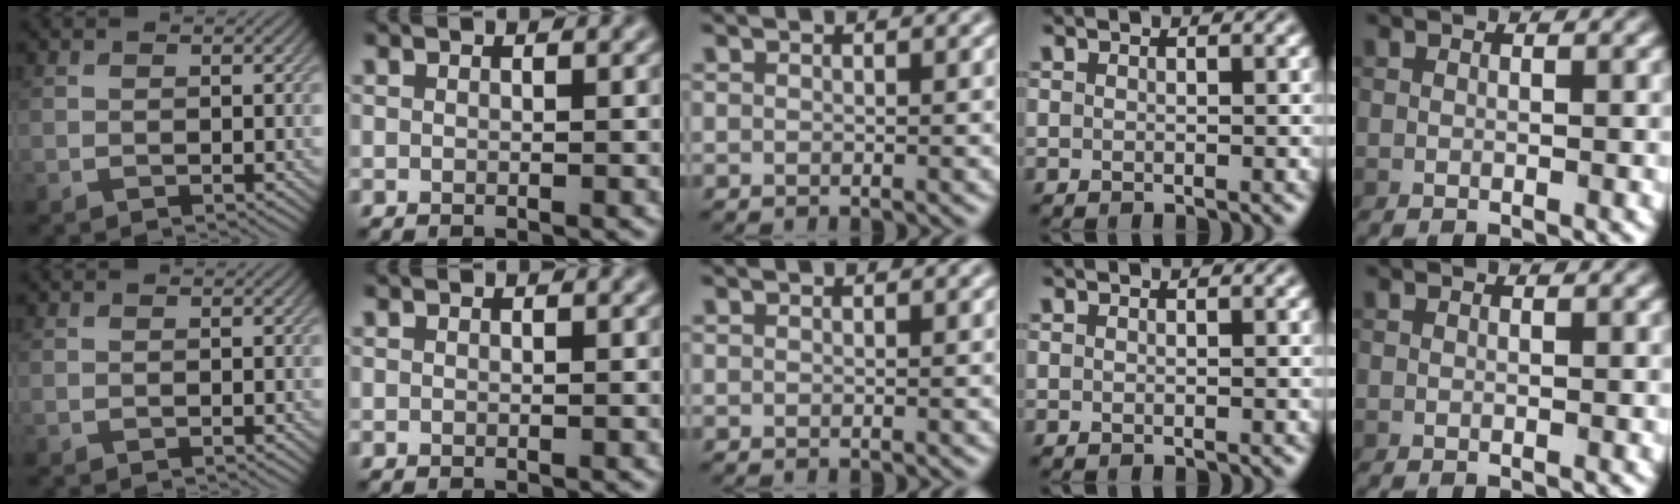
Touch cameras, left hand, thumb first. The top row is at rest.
{}